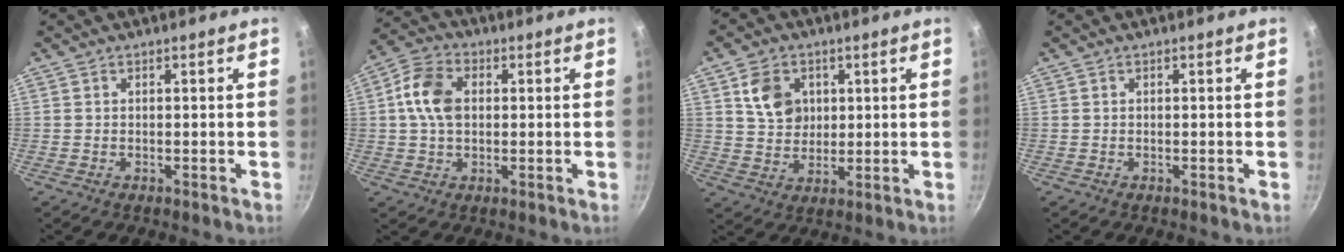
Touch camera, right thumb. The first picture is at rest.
{"total": 9.1, "force": [1.2, 6.4, 6.4], "torque": [-0.109, 0.014, 0.011]}
{"total": 8.4, "force": [2.7, 6.8, 4.2], "torque": [-0.046, -0.010, 0.051]}
{"total": 0.0}